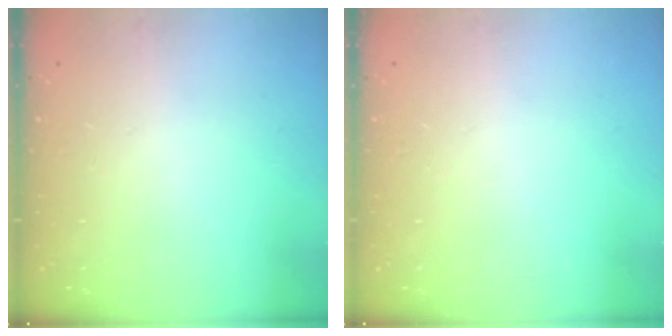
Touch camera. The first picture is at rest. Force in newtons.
{"total": 0.0}